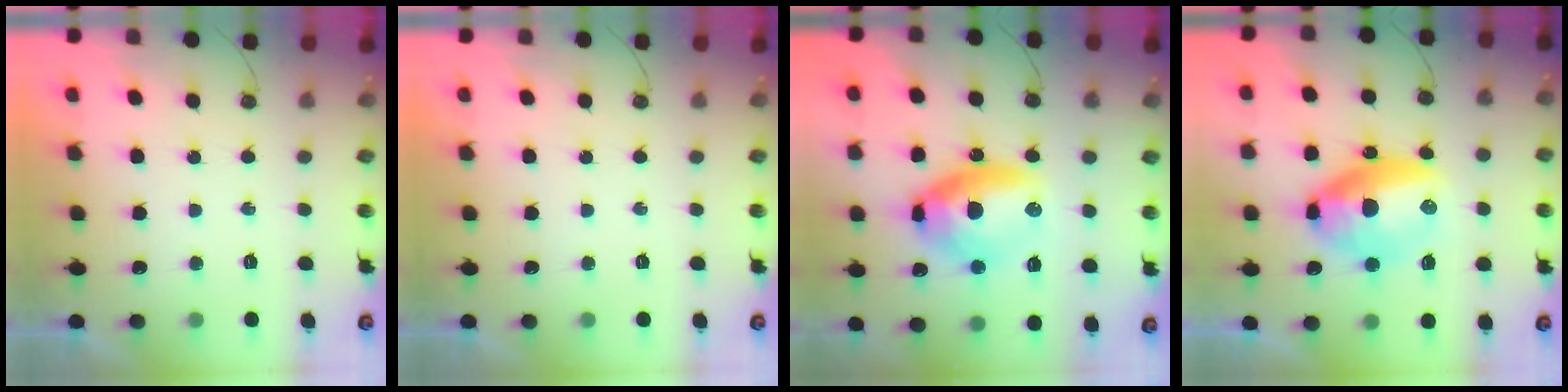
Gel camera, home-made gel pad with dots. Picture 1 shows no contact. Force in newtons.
{"total": 0.0}
{"total": 14.1, "press": 13.9, "slide": 1.9}
{"total": 14.2, "press": 14.1, "slide": 2.3}